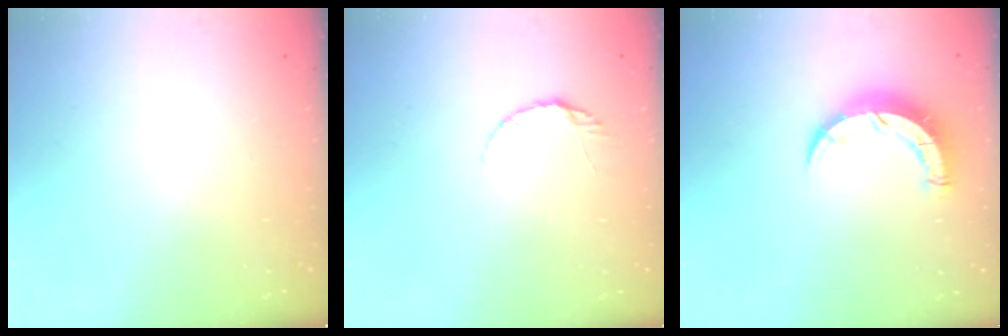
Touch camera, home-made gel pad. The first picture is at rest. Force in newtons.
{"total": 4.1, "press": 4.1, "slide": 0.5}
{"total": 7.5, "press": 7.5, "slide": 0.6}